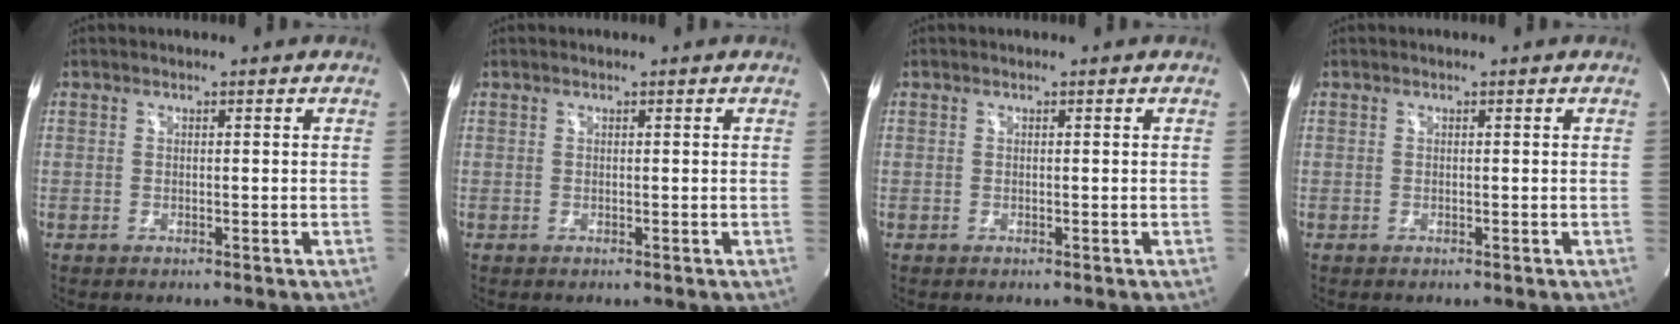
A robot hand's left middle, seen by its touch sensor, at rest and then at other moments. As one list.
[{"total": 0.0}, {"total": 0.0}, {"total": 0.0}]